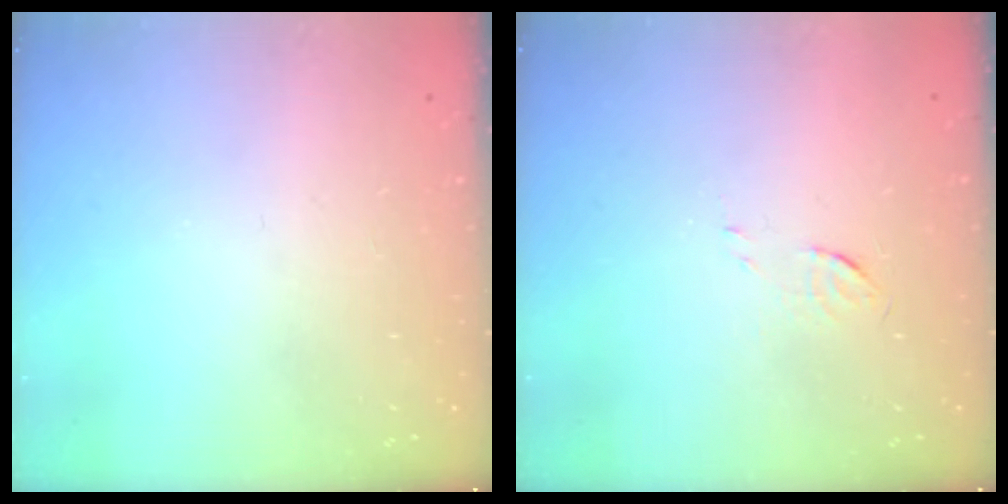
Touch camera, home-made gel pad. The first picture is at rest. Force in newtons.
{"total": 3.3, "press": 3.3, "slide": 0.3}